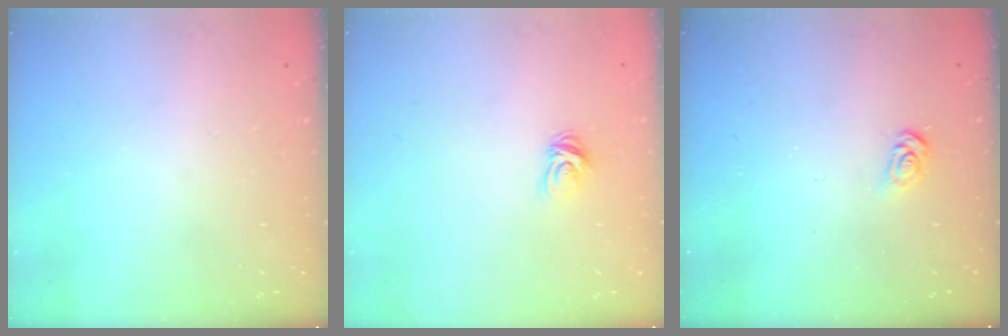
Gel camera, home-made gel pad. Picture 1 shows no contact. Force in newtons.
{"total": 5.0, "press": 4.9, "slide": 0.5}
{"total": 3.4, "press": 3.4, "slide": 0.3}